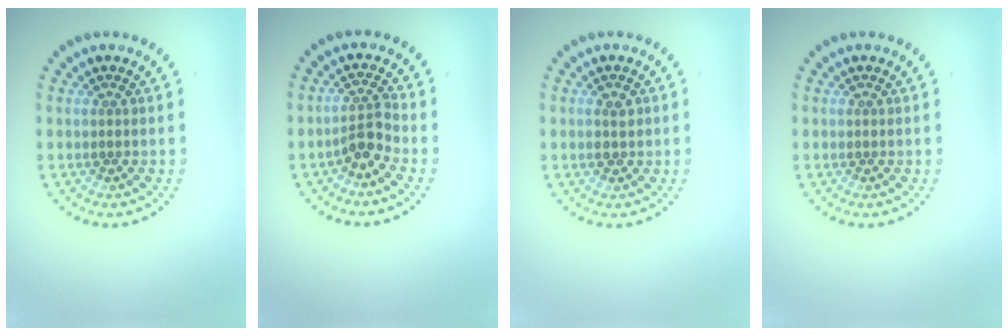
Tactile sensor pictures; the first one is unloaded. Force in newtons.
{"total": 2.4, "press": 1.8, "slide": 1.6}
{"total": 1.4, "press": 1.4, "slide": 0.1}
{"total": 0.0}